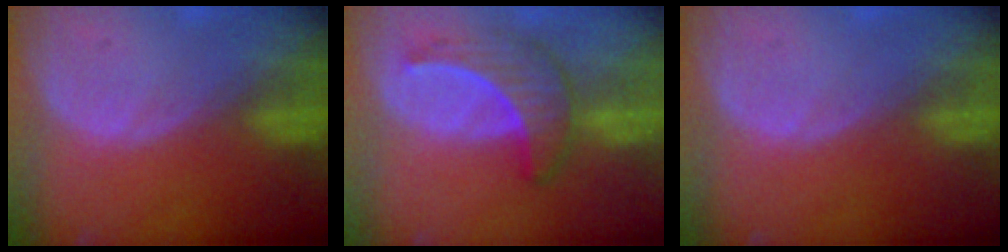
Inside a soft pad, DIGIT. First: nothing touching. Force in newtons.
{"total": 6.6, "press": 6.3, "slide": 2.1}
{"total": 0.0}